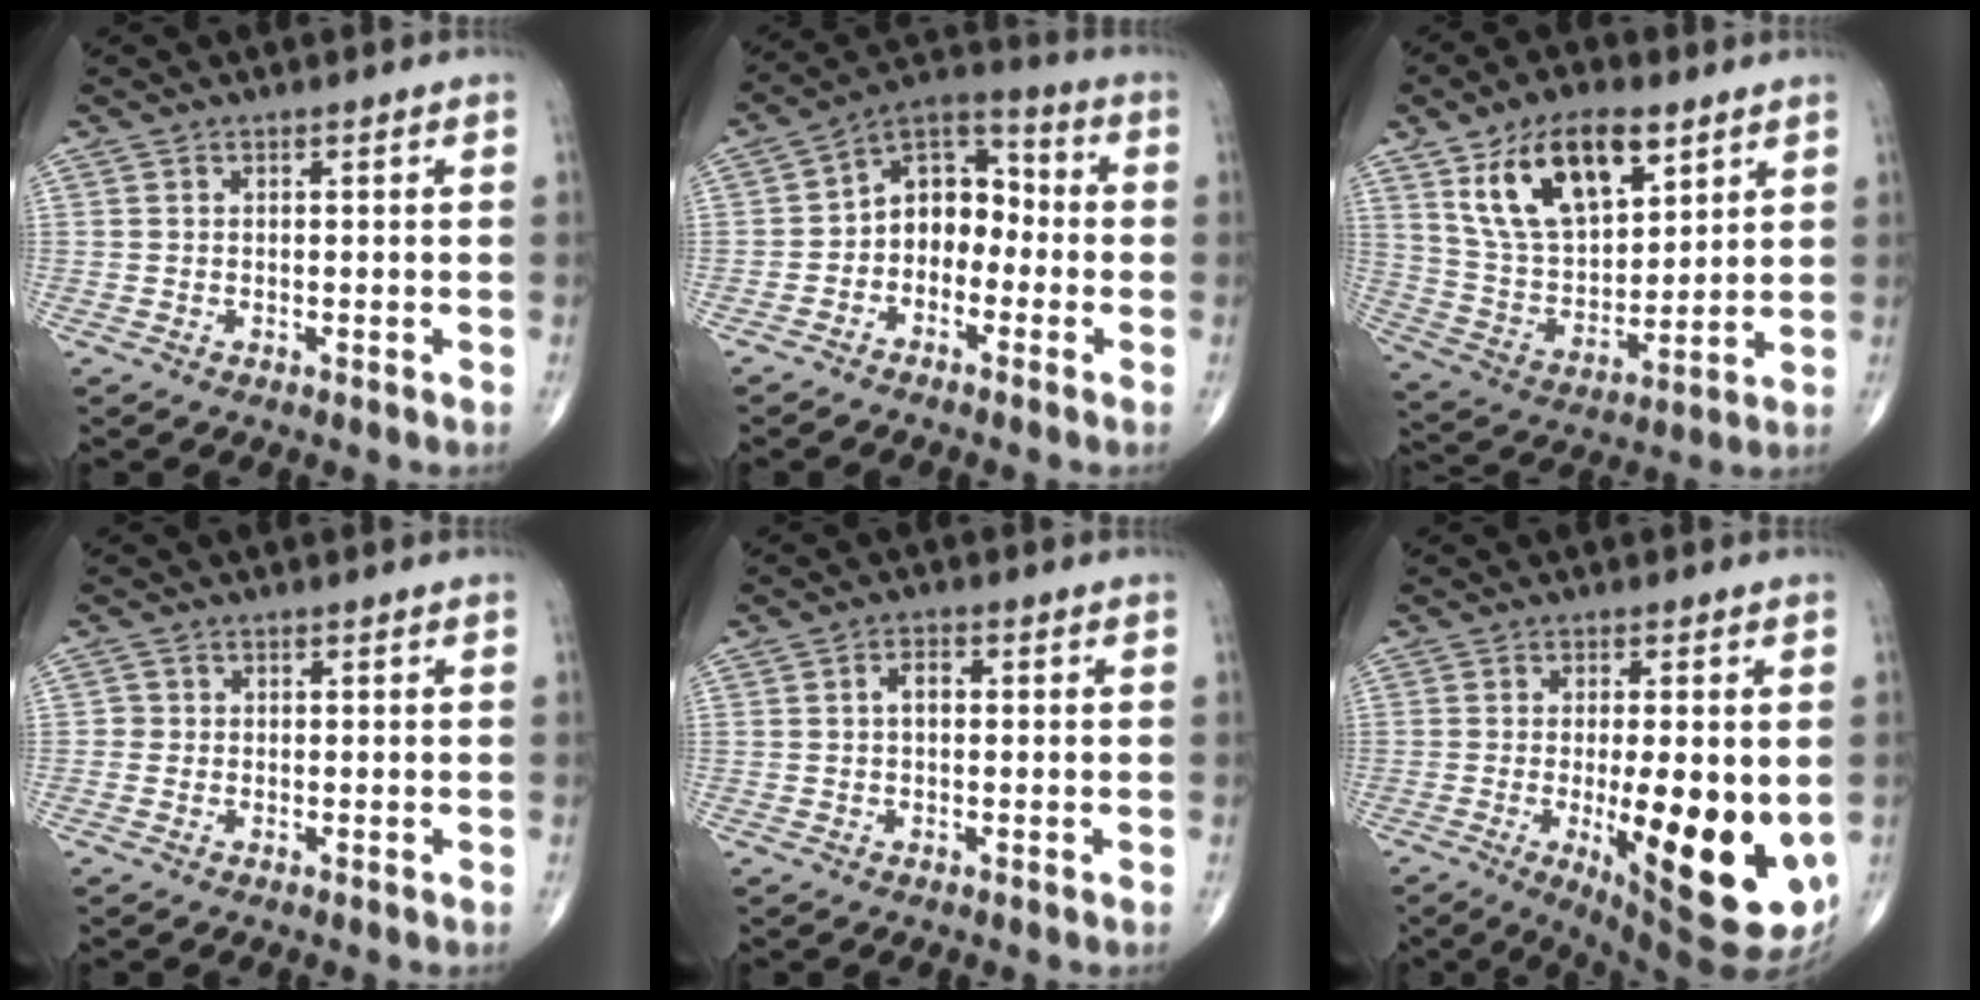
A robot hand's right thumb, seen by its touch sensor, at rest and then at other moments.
{"total": 9.8, "force": [-2.0, 7.2, 6.3], "torque": [-0.065, 0.047, -0.056]}
{"total": 18.3, "force": [9.3, 9.4, 12.7], "torque": [-0.190, -0.033, 0.178]}
{"total": 1.1, "force": [-0.2, 1.0, 0.2], "torque": [0.005, 0.004, -0.007]}
{"total": 2.5, "force": [0.1, 1.5, 2.0], "torque": [-0.031, 0.010, -0.003]}
{"total": 19.1, "force": [-3.5, 6.0, 17.8], "torque": [-0.217, -0.031, -0.027]}